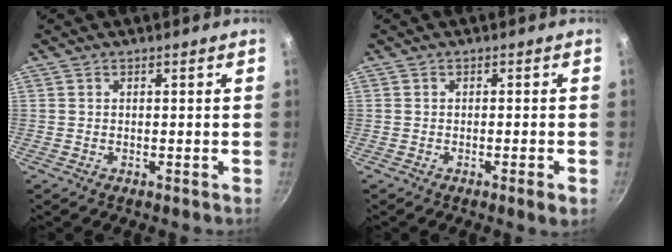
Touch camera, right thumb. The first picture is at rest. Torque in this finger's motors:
{"motor_torque": [0.15, 0.45, 0.03, -0.32, 0.08]}